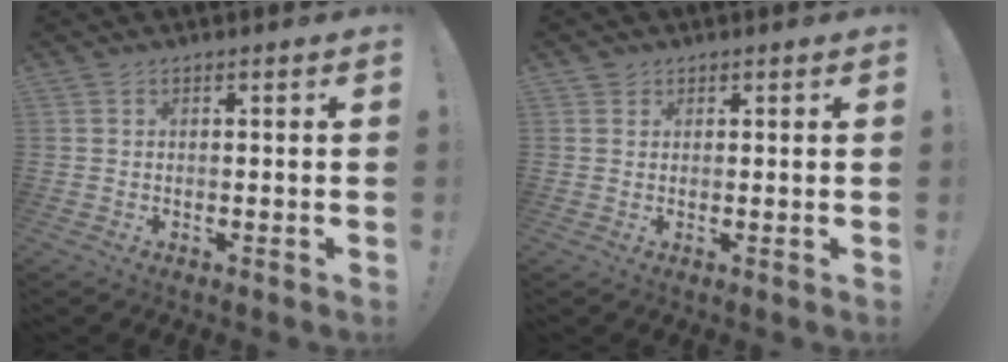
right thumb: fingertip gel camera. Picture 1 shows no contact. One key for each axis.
{"total": 1.4, "fx": 1.0, "fy": 1.1, "fz": 0.0, "tx": 0.002, "ty": -0.002, "tz": 0.018}